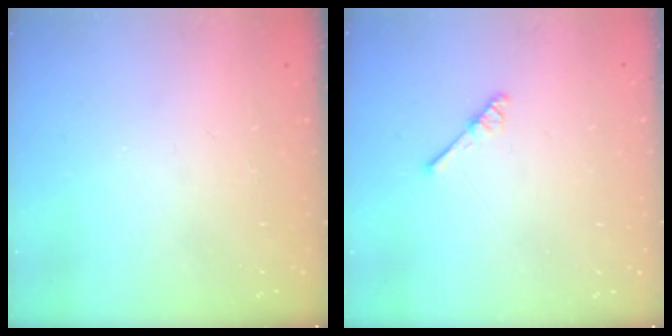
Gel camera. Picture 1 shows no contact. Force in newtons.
{"total": 3.2, "press": 3.2, "slide": 0.3}